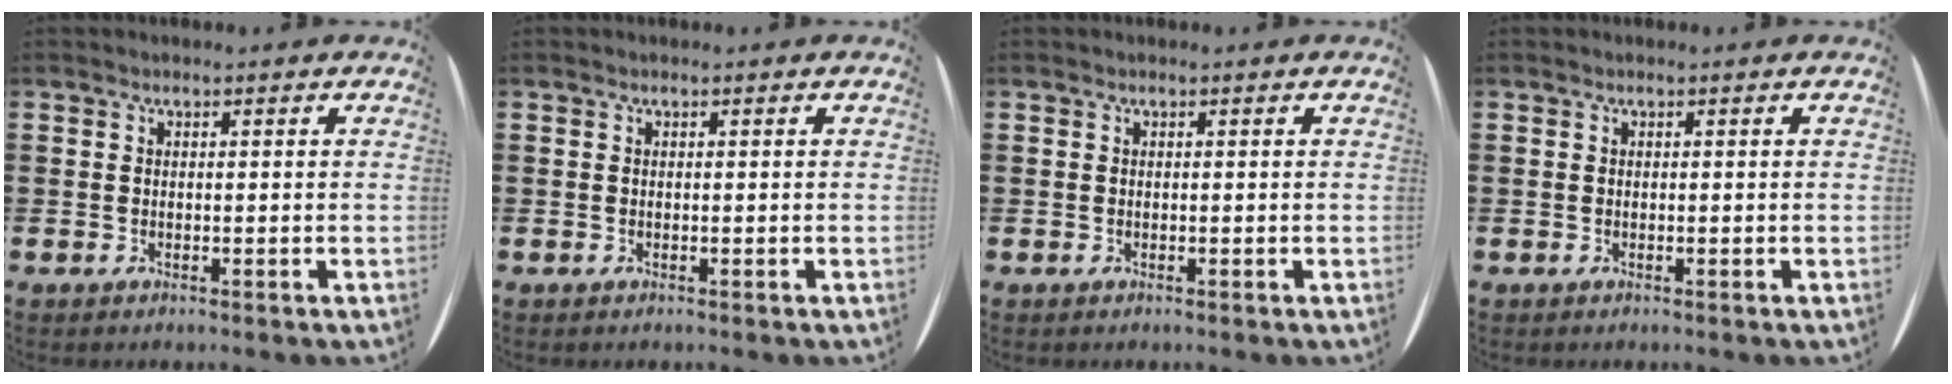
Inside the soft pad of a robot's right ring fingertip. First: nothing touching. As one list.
[{"total": 0.0}, {"total": 0.0}, {"total": 0.0}]